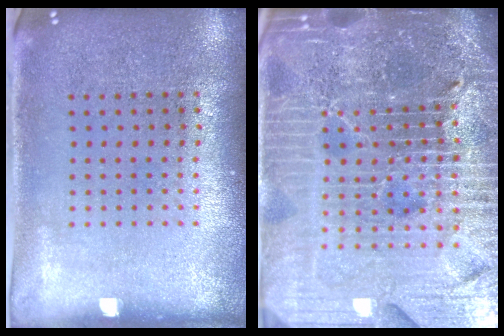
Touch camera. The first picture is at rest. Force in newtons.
{"total": 7.1, "press": 6.2, "slide": 3.5}